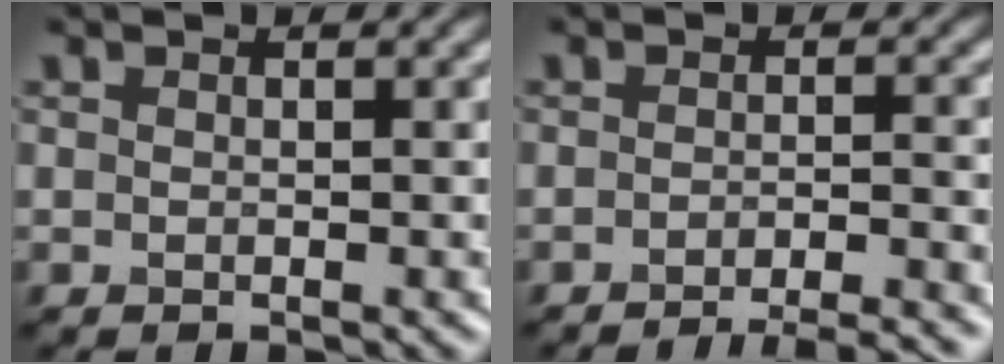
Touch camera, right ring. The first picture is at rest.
{"total": 4.8, "force": [-4.1, 0.7, 2.3], "torque": [-0.024, 0.003, -0.056]}